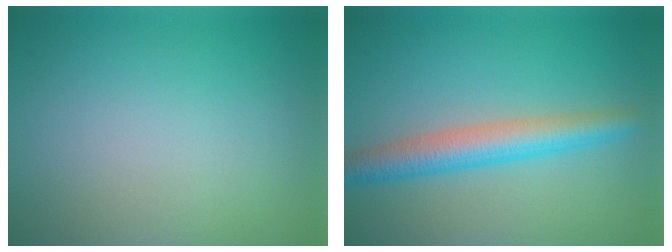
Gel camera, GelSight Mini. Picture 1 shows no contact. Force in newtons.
{"total": 4.4, "press": 4.4, "slide": 0.0}